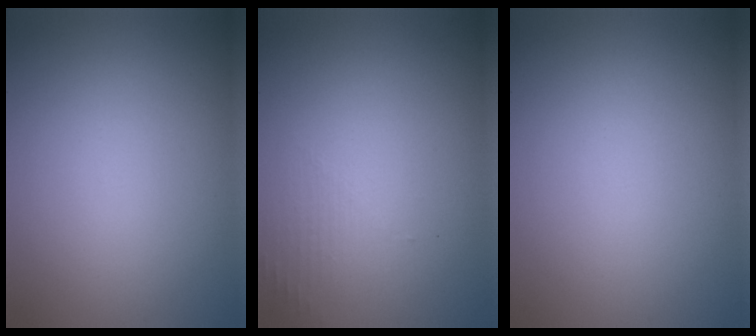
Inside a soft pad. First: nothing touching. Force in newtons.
{"total": 1.3, "press": 0.1, "slide": 1.3}
{"total": 0.0}